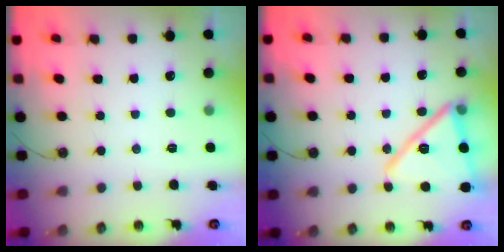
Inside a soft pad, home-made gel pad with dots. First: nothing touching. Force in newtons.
{"total": 17.8, "press": 16.4, "slide": 7.0}